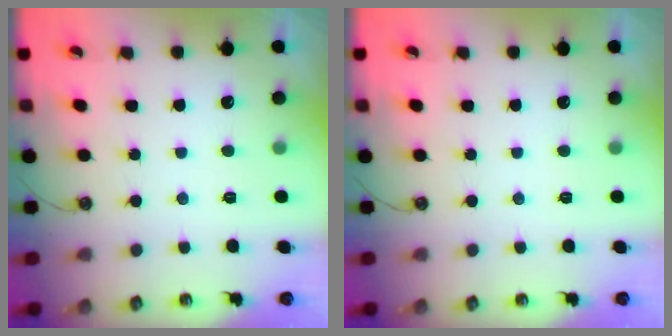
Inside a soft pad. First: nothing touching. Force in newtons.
{"total": 0.0}